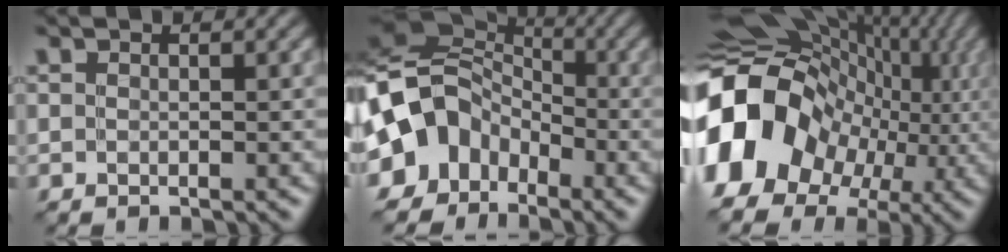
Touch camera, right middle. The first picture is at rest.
{"total": 10.1, "force": [-4.0, 8.0, 4.7], "torque": [-0.085, 0.001, -0.097]}
{"total": 19.1, "force": [-2.3, 15.3, 11.2], "torque": [-0.226, -0.010, -0.034]}